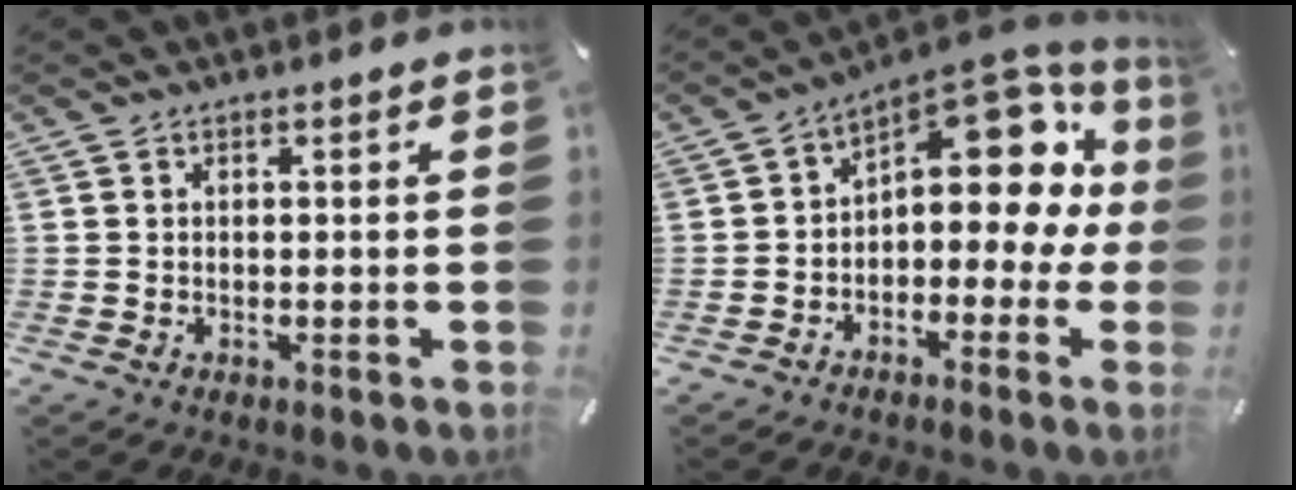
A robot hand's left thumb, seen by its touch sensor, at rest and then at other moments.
{"total": 14.8, "force": [6.0, 8.2, 10.7], "torque": [-0.139, -0.051, 0.101]}